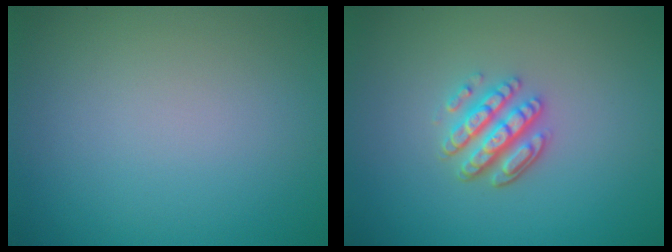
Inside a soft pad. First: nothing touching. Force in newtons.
{"total": 3.7, "press": 3.1, "slide": 2.0}